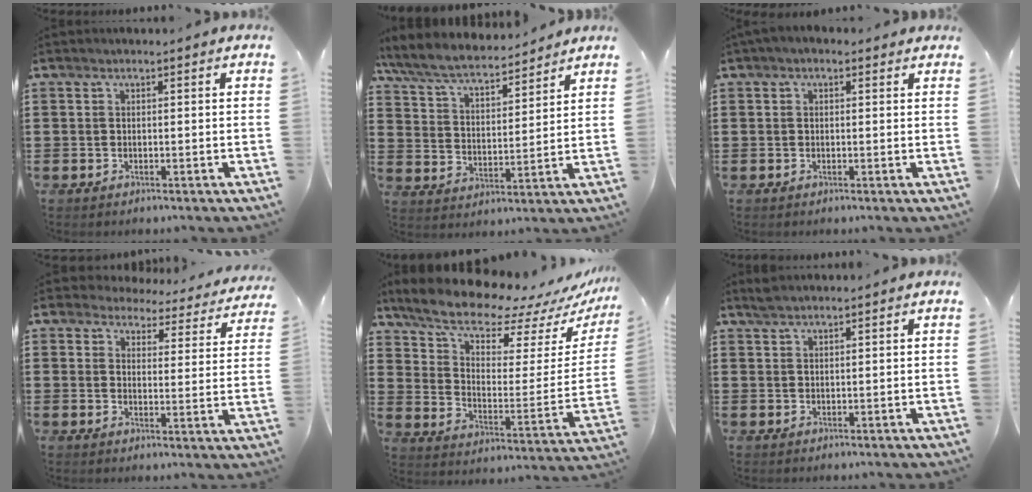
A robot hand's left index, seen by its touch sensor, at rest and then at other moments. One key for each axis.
{"total": 7.0, "fx": 6.4, "fy": 1.0, "fz": 2.7, "tx": -0.079, "ty": -0.034, "tz": 0.111}
{"total": 1.1, "fx": 0.1, "fy": 0.7, "fz": 0.8, "tx": -0.015, "ty": 0.007, "tz": 0.001}
{"total": 4.0, "fx": 3.9, "fy": 0.9, "fz": 0.5, "tx": -0.027, "ty": -0.029, "tz": 0.064}
{"total": 11.2, "fx": 10.0, "fy": 2.7, "fz": 4.3, "tx": -0.110, "ty": -0.072, "tz": 0.174}
{"total": 1.3, "fx": 1.1, "fy": 0.1, "fz": 0.7, "tx": -0.015, "ty": 0.000, "tz": 0.021}